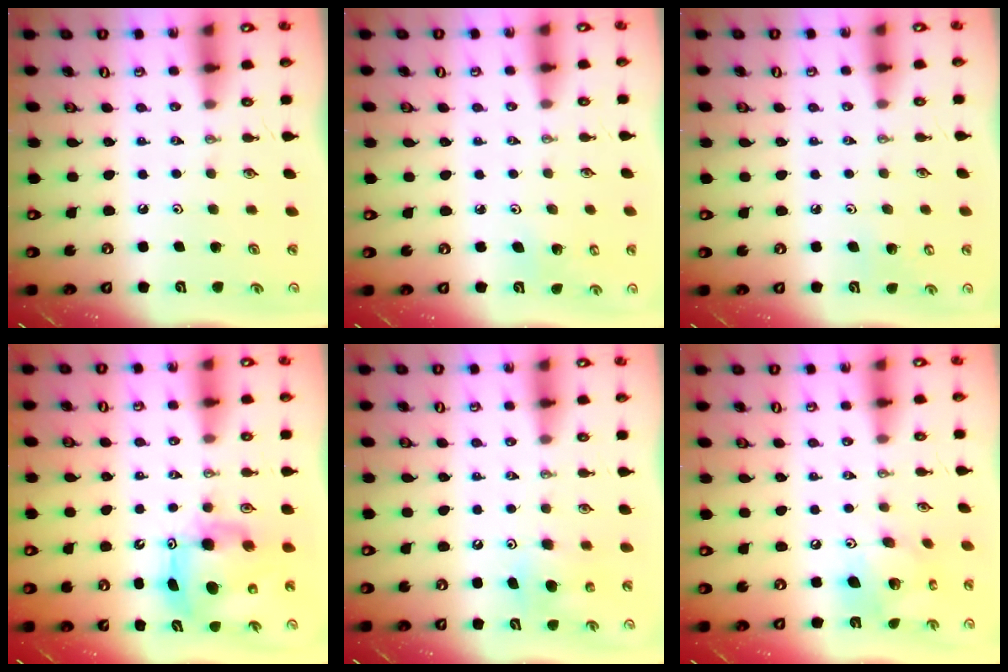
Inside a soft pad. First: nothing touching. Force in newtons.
{"total": 3.9, "press": 3.7, "slide": 1.3}
{"total": 4.2, "press": 4.1, "slide": 0.9}
{"total": 9.7, "press": 9.7, "slide": 0.8}
{"total": 6.3, "press": 6.2, "slide": 0.6}
{"total": 13.4, "press": 13.3, "slide": 1.3}